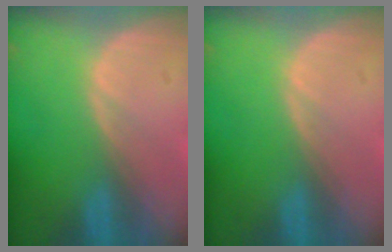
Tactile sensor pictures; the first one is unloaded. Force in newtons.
{"total": 0.0}